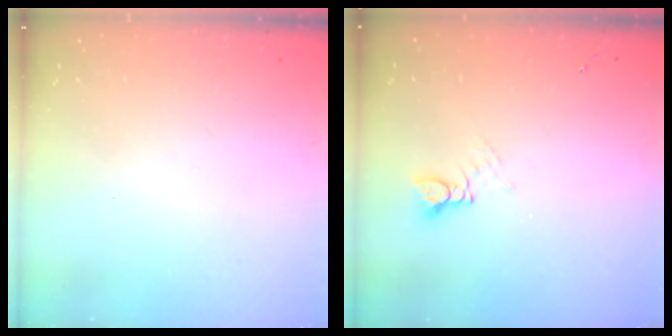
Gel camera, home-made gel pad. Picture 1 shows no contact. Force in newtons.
{"total": 2.9, "press": 2.9, "slide": 0.2}